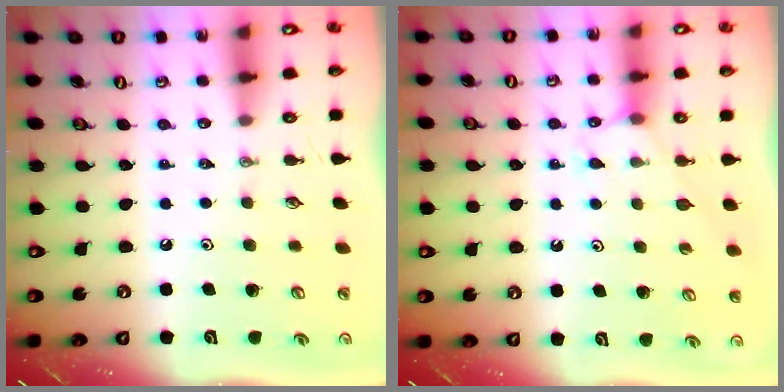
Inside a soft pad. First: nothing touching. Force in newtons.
{"total": 5.9, "press": 5.9, "slide": 0.5}